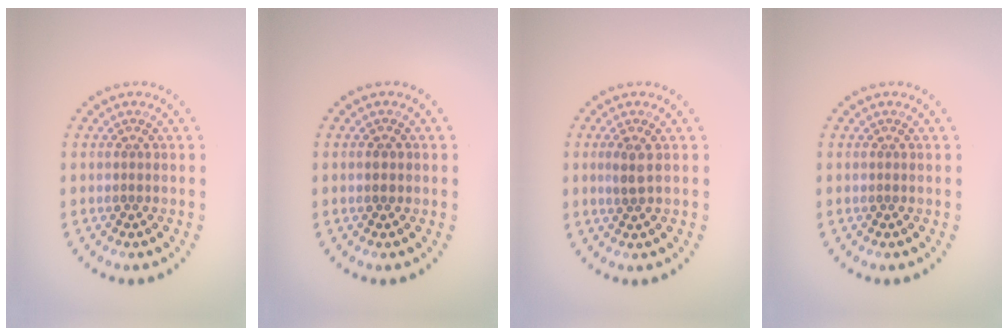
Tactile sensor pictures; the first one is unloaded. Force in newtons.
{"total": 1.1, "press": 1.1, "slide": 0.1}
{"total": 1.5, "press": 1.3, "slide": 0.7}
{"total": 0.0}